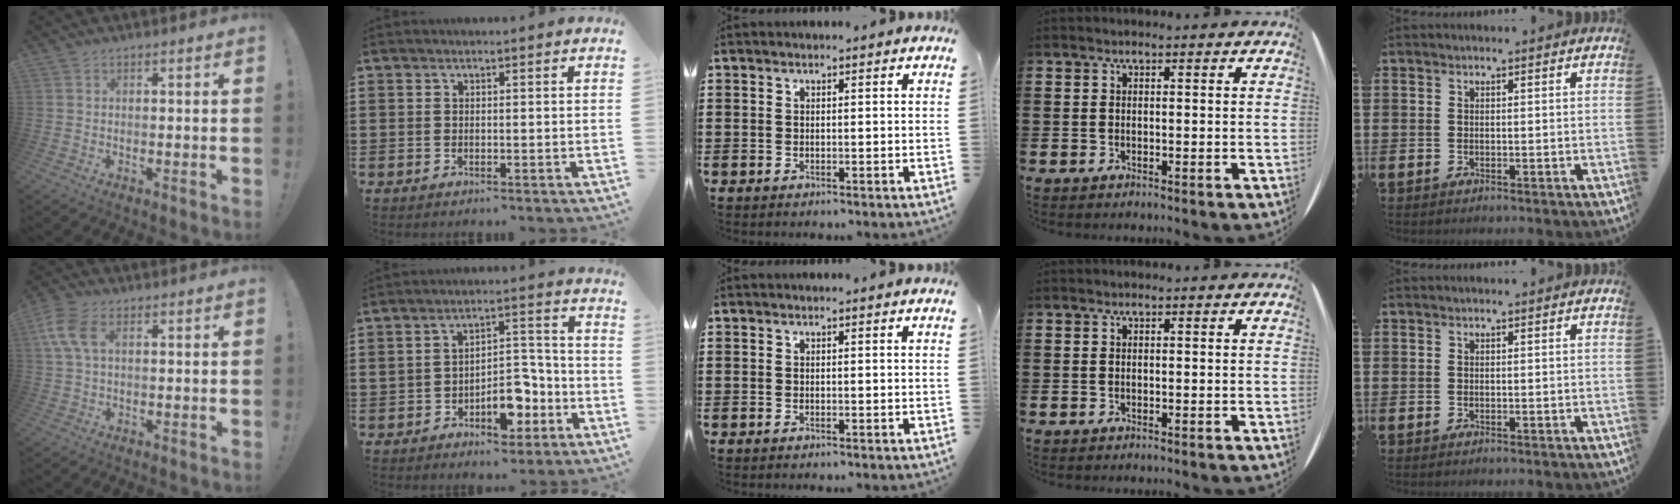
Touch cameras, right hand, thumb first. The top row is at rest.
{"thumb": {"total": 7.9, "force": [2.1, 4.5, 6.1], "torque": [-0.134, 0.008, 0.041]}, "index": {"total": 7.8, "force": [-3.9, 4.4, 5.2], "torque": [-0.074, 0.020, -0.066]}}